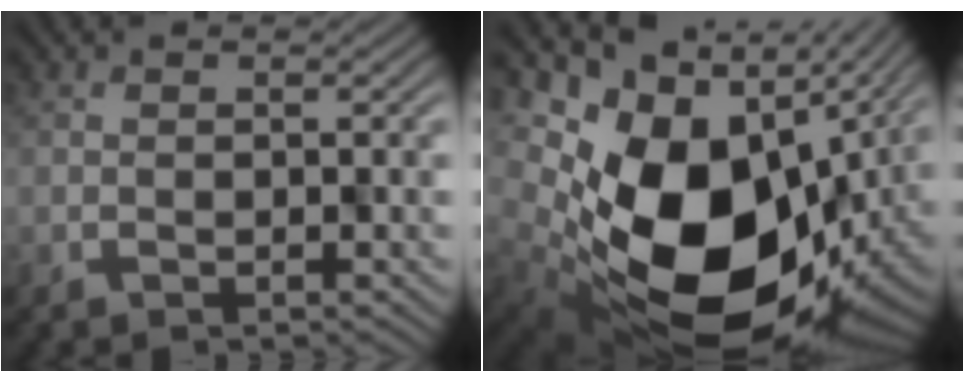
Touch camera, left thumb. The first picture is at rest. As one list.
[{"total": 18.3, "force": [1.7, 13.3, 12.5], "torque": [-0.279, -0.078, 0.068]}]